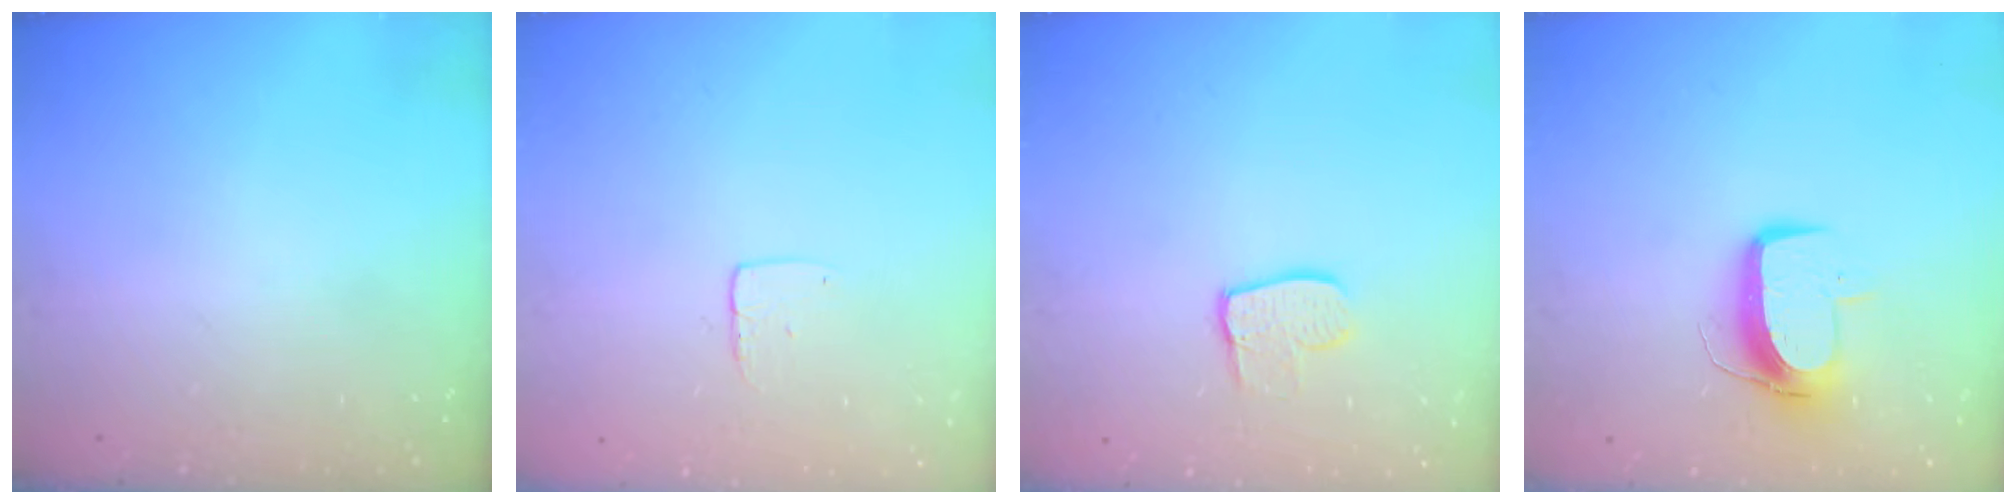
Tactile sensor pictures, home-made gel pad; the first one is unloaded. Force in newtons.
{"total": 3.6, "press": 3.6, "slide": 0.3}
{"total": 7.7, "press": 7.7, "slide": 0.7}
{"total": 10.3, "press": 10.3, "slide": 0.7}